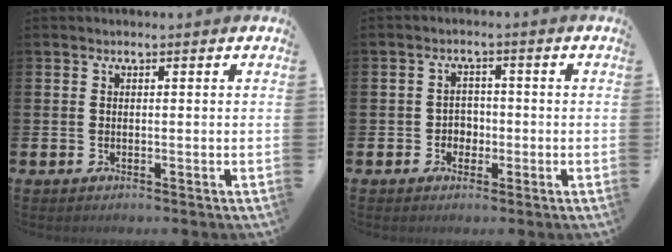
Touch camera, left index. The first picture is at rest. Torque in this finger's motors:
{"motor_torque": [-0.11, 0.17, 0.03, 0.00]}